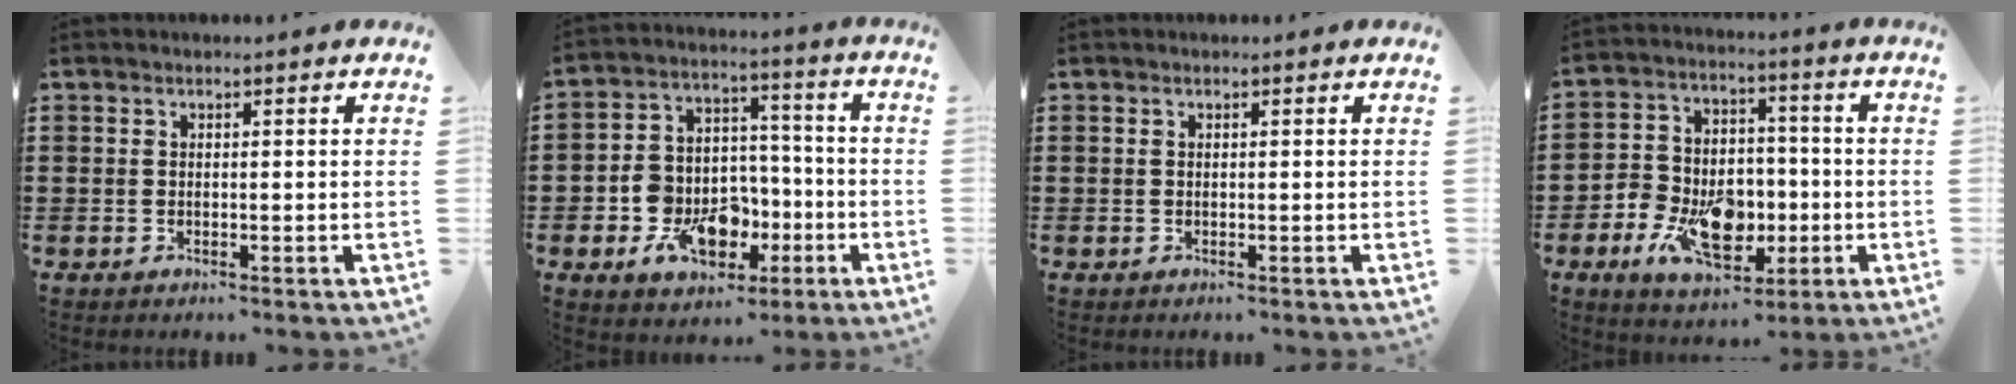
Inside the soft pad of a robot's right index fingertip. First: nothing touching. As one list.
[{"total": 11.0, "force": [-3.7, 8.6, 5.6], "torque": [-0.123, 0.025, -0.058]}, {"total": 0.0}, {"total": 11.4, "force": [-3.7, 8.0, 7.3], "torque": [-0.141, 0.014, -0.062]}]